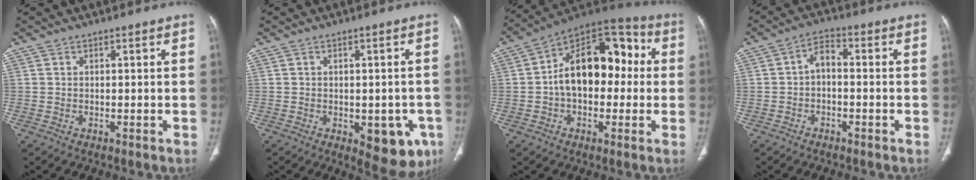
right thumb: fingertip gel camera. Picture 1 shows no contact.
{"total": 10.0, "force": [-3.6, 5.2, 7.7], "torque": [-0.056, 0.003, -0.034]}
{"total": 18.6, "force": [0.8, 11.6, 14.5], "torque": [-0.188, 0.053, 0.003]}
{"total": 4.2, "force": [-0.9, 2.4, 3.3], "torque": [-0.051, 0.024, -0.025]}